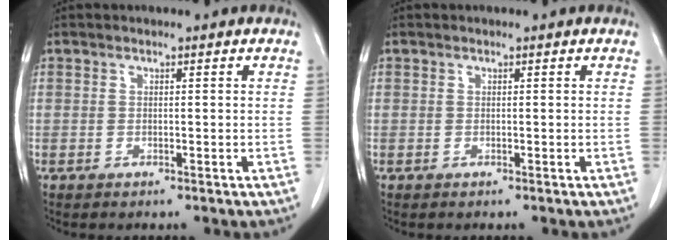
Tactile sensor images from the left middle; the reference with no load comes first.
{"total": 0.0}